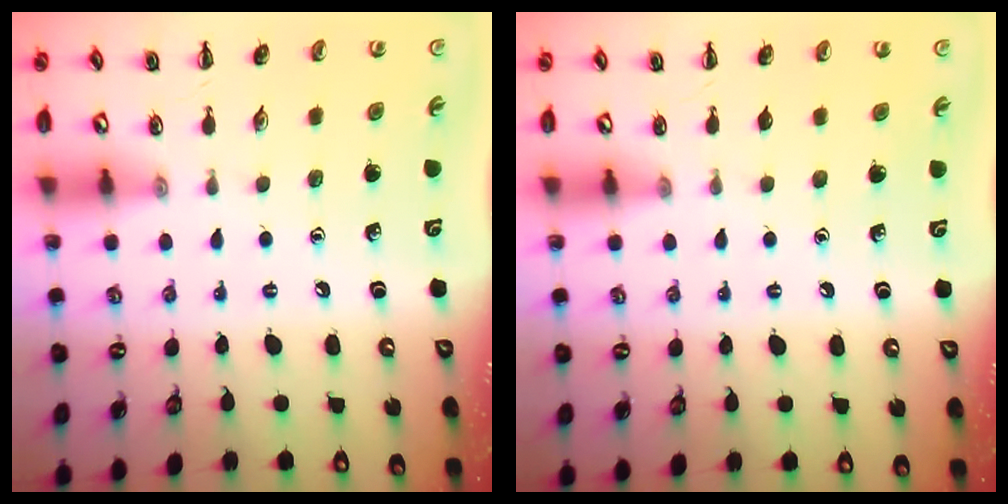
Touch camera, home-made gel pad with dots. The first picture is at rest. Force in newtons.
{"total": 0.6, "press": 0.6, "slide": 0.0}